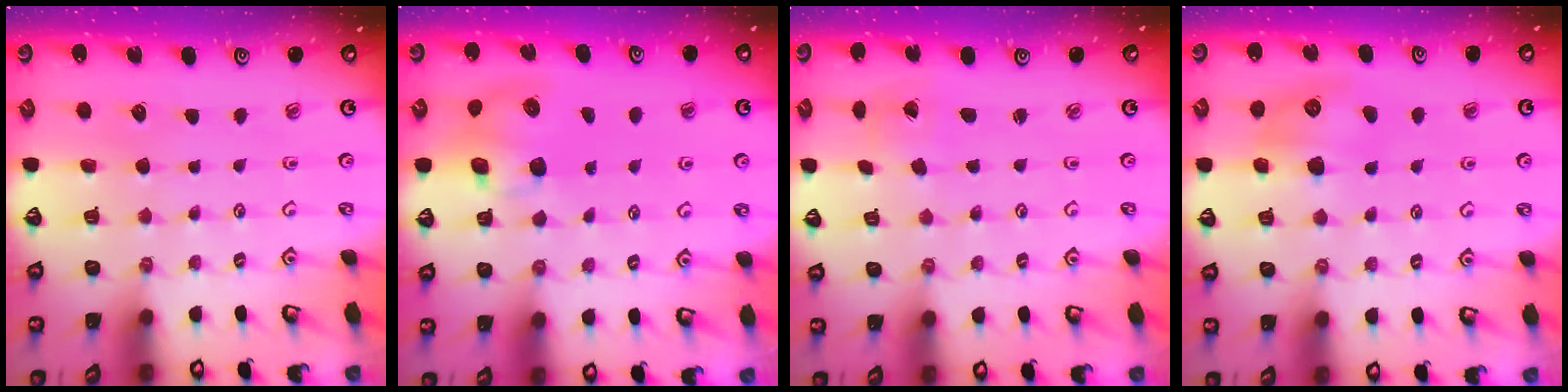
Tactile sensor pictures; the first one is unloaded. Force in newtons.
{"total": 8.6, "press": 8.5, "slide": 1.1}
{"total": 2.1, "press": 2.1, "slide": 0.1}
{"total": 9.7, "press": 9.7, "slide": 0.4}